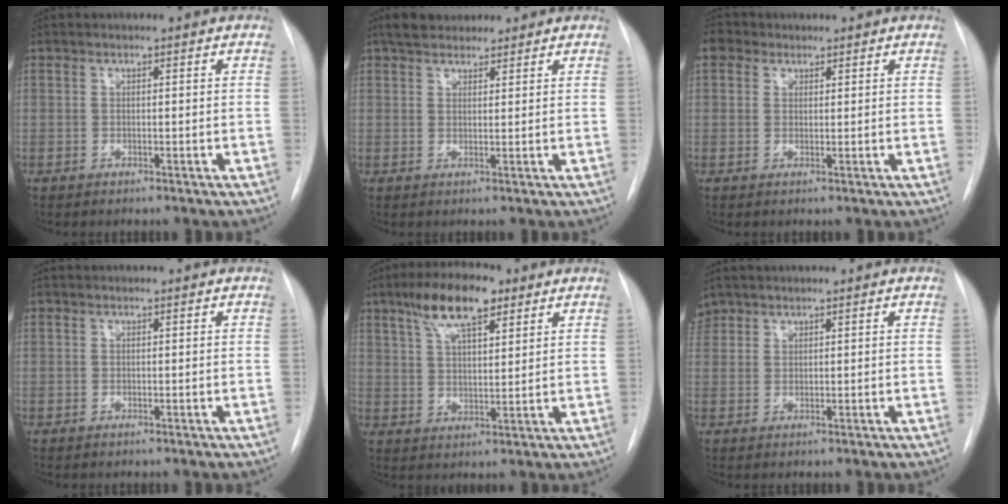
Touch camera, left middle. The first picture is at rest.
{"total": 5.1, "force": [4.2, 2.3, 1.9], "torque": [-0.033, 0.020, 0.072]}
{"total": 2.8, "force": [1.5, 2.3, 0.7], "torque": [-0.011, 0.012, 0.024]}
{"total": 0.0}
{"total": 10.0, "force": [6.0, 3.1, 7.3], "torque": [-0.141, 0.016, 0.108]}
{"total": 2.4, "force": [2.0, 1.3, -0.1], "torque": [-0.002, 0.013, 0.041]}